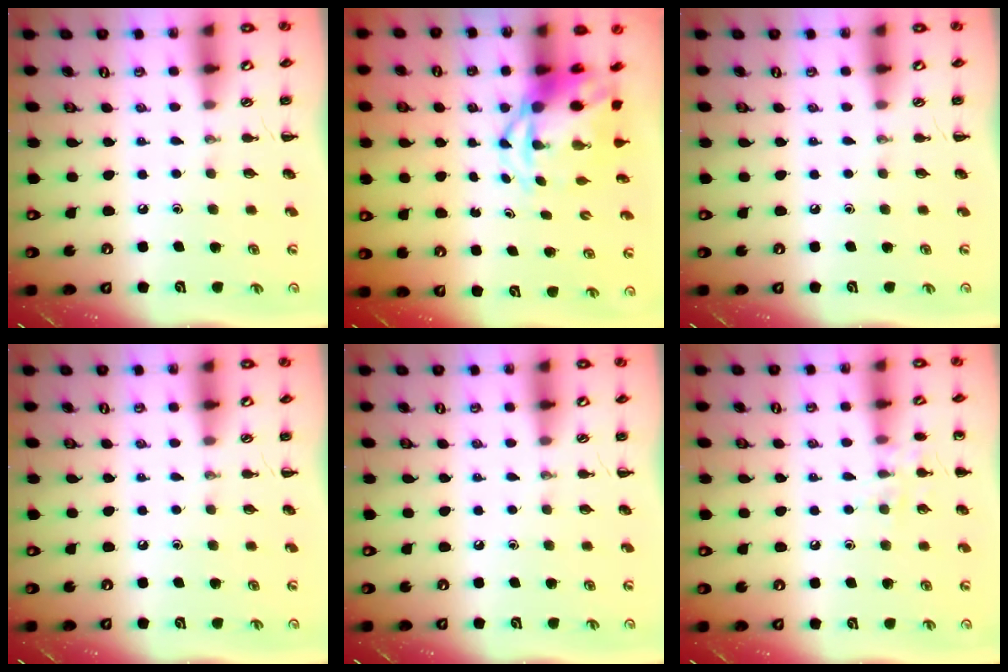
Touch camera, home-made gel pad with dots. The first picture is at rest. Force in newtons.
{"total": 6.3, "press": 6.1, "slide": 1.7}
{"total": 0.0}
{"total": 0.0}
{"total": 0.0}
{"total": 7.7, "press": 7.5, "slide": 1.6}